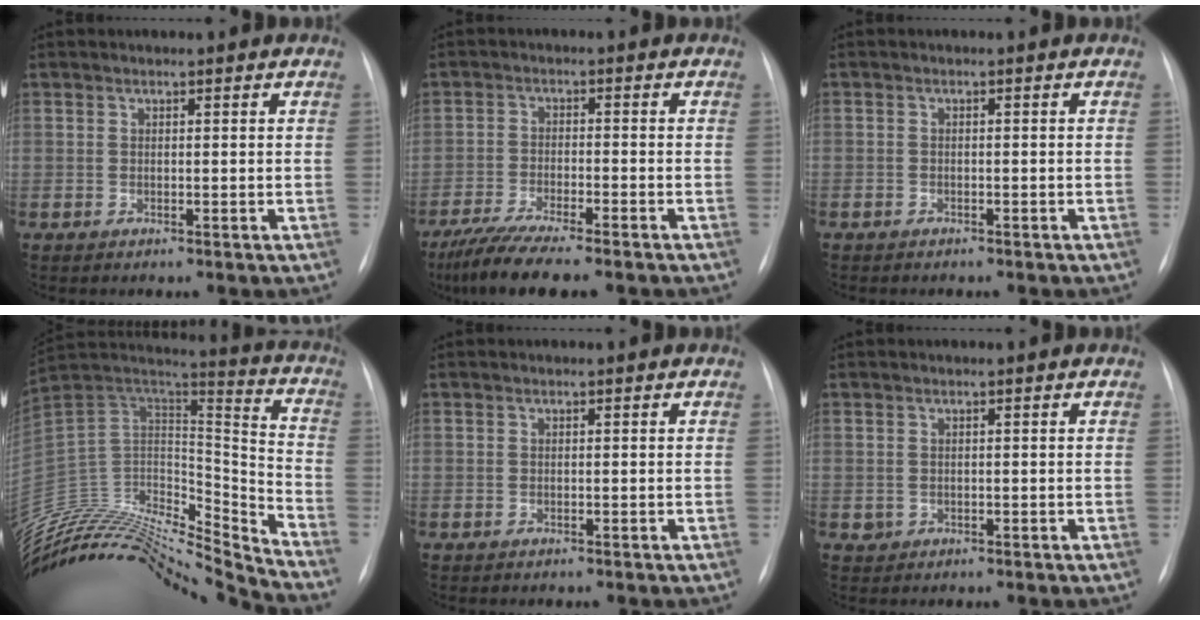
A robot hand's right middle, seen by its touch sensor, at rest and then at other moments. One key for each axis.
{"total": 10.0, "fx": -8.1, "fy": 0.9, "fz": 5.8, "tx": -0.100, "ty": -0.023, "tz": -0.130}
{"total": 1.8, "fx": -1.5, "fy": 0.9, "fz": 0.6, "tx": -0.011, "ty": 0.000, "tz": -0.014}
{"total": 29.2, "fx": -27.9, "fy": 2.6, "fz": 8.4, "tx": -0.168, "ty": 0.013, "tz": -0.450}
{"total": 0.0}
{"total": 0.9, "fx": -0.1, "fy": 0.8, "fz": 0.1, "tx": 0.000, "ty": 0.003, "tz": 0.000}